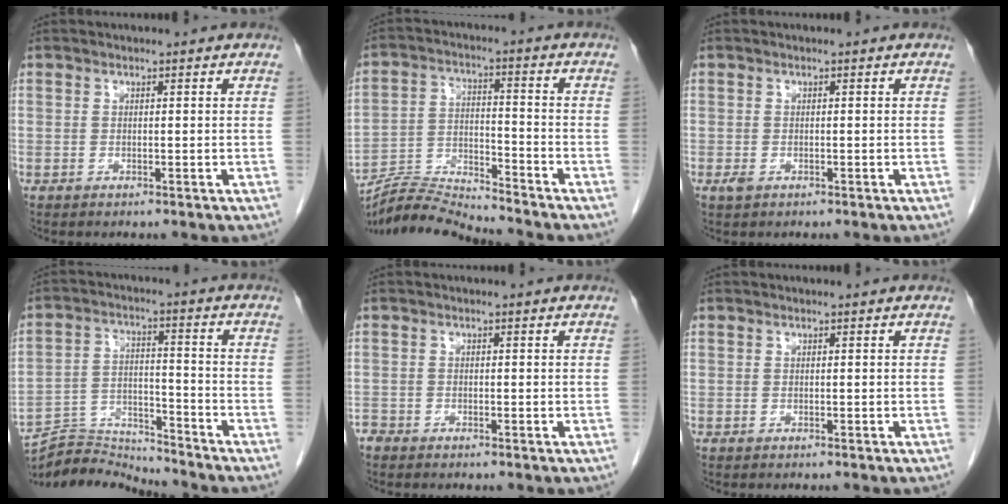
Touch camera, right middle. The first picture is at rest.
{"total": 9.2, "force": [-9.1, -1.3, 0.0], "torque": [-0.002, 0.014, -0.168]}
{"total": 1.0, "force": [-0.4, 0.6, 0.7], "torque": [-0.018, -0.001, -0.004]}
{"total": 10.8, "force": [-10.7, -0.4, -0.5], "torque": [0.007, 0.017, -0.196]}
{"total": 1.4, "force": [-1.3, 0.6, 0.1], "torque": [-0.004, -0.001, -0.025]}
{"total": 0.0}